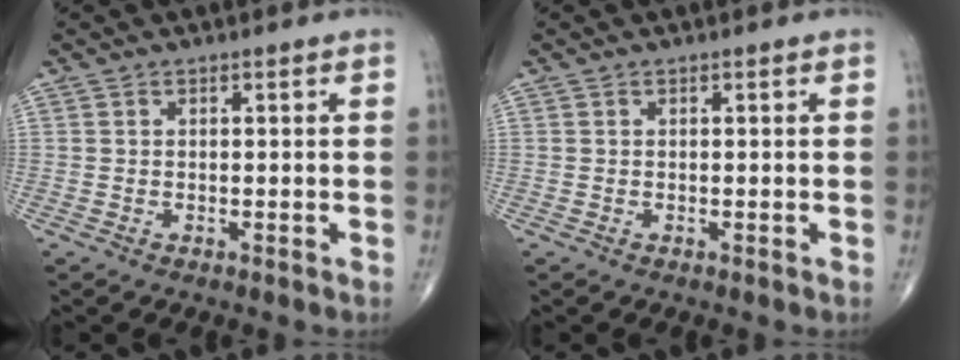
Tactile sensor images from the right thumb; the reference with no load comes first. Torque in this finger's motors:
{"motor_torque": [0.00, 0.00, 0.00, 0.00, 0.00]}